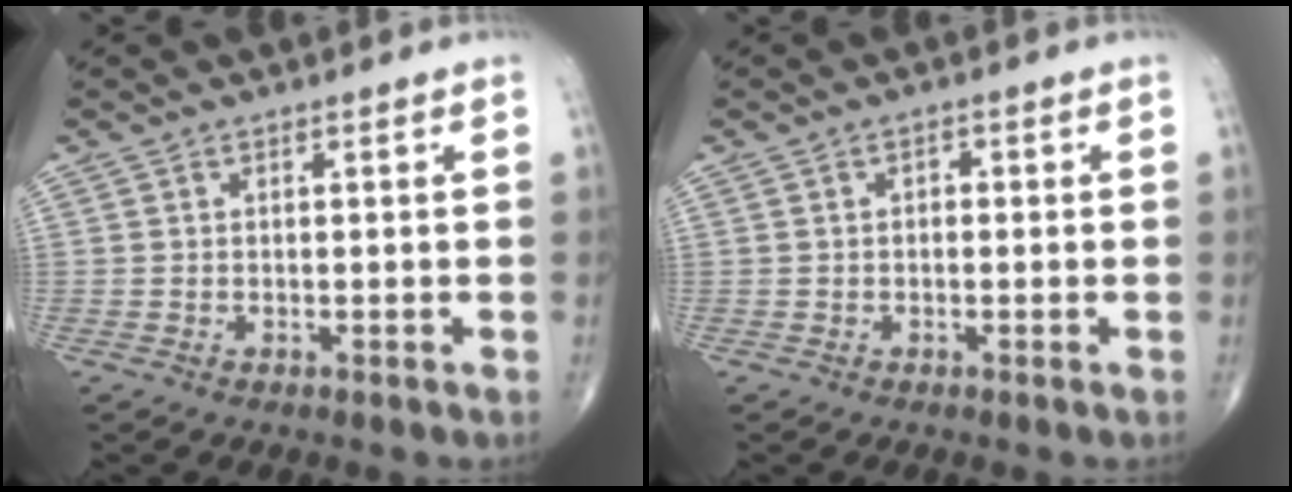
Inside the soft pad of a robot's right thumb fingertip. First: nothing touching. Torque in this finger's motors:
{"motor_torque": [-0.12, 0.23, 0.28, 0.04, 0.03]}